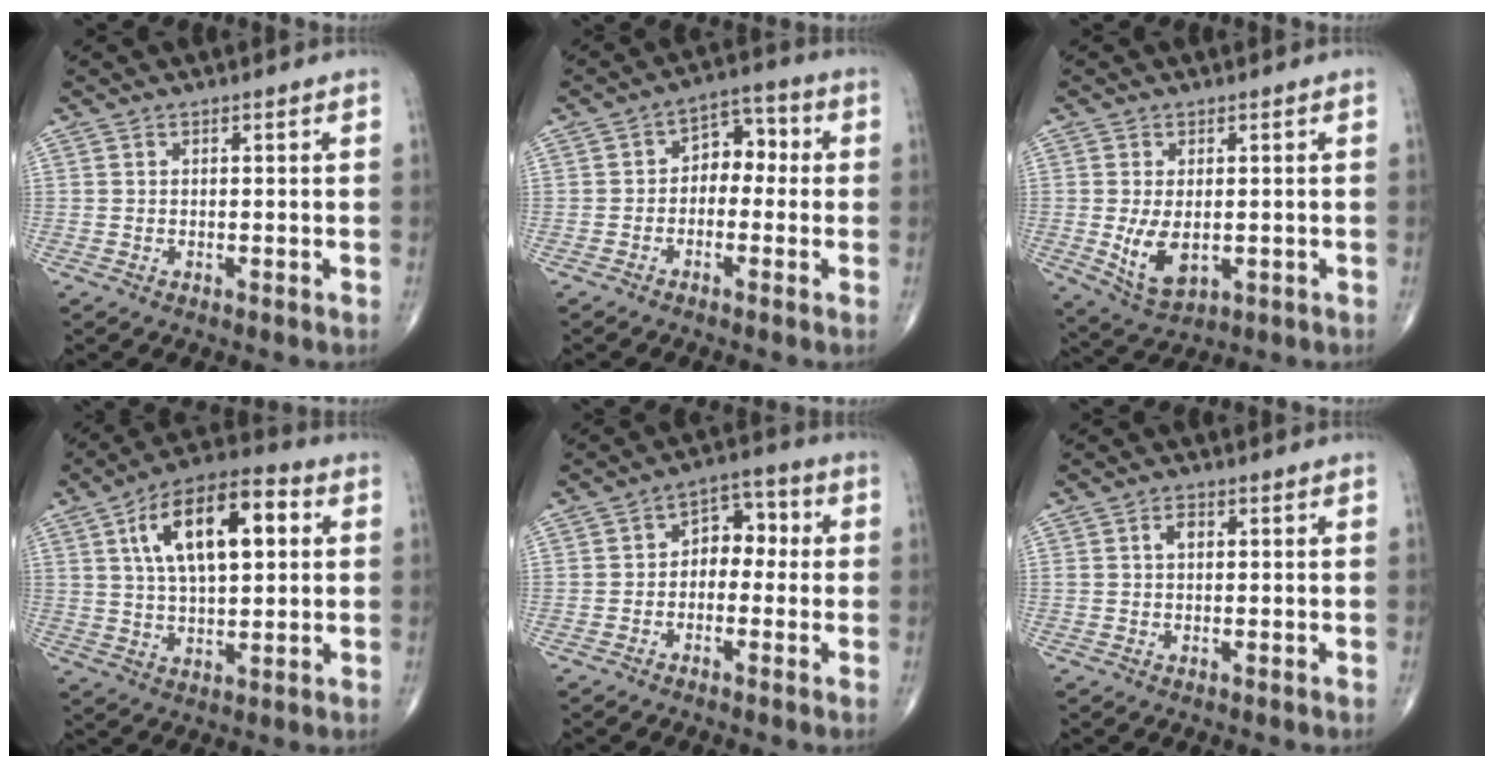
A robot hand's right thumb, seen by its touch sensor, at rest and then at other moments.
{"total": 6.2, "force": [-0.5, 4.4, 4.3], "torque": [-0.032, 0.032, -0.024]}
{"total": 7.2, "force": [-0.8, 4.1, 5.9], "torque": [-0.105, -0.016, 0.000]}
{"total": 16.8, "force": [4.6, 7.6, 14.2], "torque": [-0.224, 0.010, 0.071]}
{"total": 6.6, "force": [-0.3, 4.7, 4.7], "torque": [-0.035, 0.032, -0.021]}
{"total": 1.8, "force": [0.4, 1.1, 1.4], "torque": [-0.024, 0.003, 0.007]}